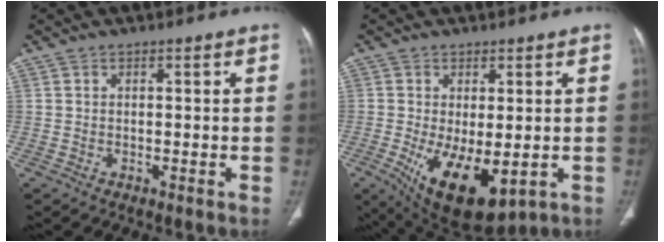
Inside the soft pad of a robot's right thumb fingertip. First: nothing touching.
{"total": 12.8, "force": [-3.5, 6.0, 10.8], "torque": [-0.180, -0.023, -0.031]}